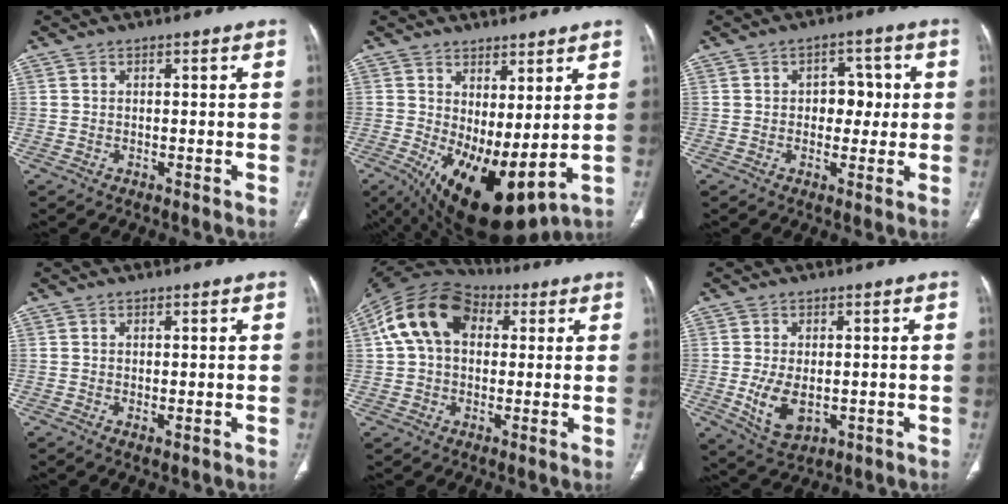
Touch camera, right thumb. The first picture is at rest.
{"total": 14.1, "force": [0.6, 5.8, 12.9], "torque": [-0.226, -0.024, 0.035]}
{"total": 6.2, "force": [0.5, 4.3, 4.4], "torque": [-0.024, 0.009, 0.006]}
{"total": 1.0, "force": [-0.2, 0.5, 0.9], "torque": [-0.020, -0.005, -0.001]}
{"total": 15.2, "force": [3.7, 10.5, 10.3], "torque": [-0.176, 0.032, 0.056]}
{"total": 7.2, "force": [-1.1, 4.3, 5.6], "torque": [-0.099, -0.010, -0.007]}